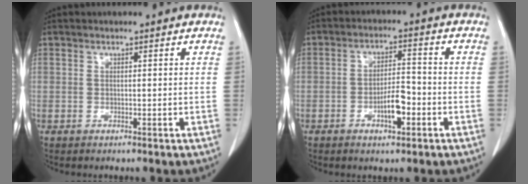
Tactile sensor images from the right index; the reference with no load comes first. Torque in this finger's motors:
{"motor_torque": [0.58, -0.10, 0.30, 0.08]}